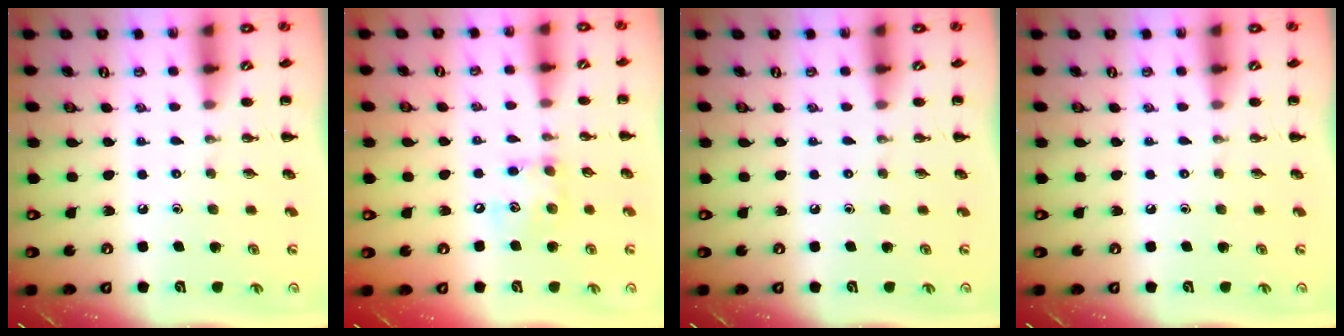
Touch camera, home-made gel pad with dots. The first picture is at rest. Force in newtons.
{"total": 8.2, "press": 8.2, "slide": 0.9}
{"total": 0.0}
{"total": 0.0}